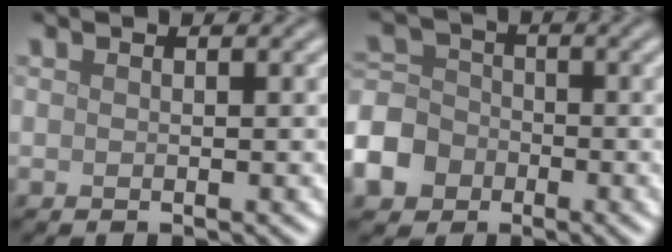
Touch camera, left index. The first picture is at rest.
{"total": 6.9, "force": [-3.5, 5.6, 2.1], "torque": [-0.043, -0.014, -0.081]}